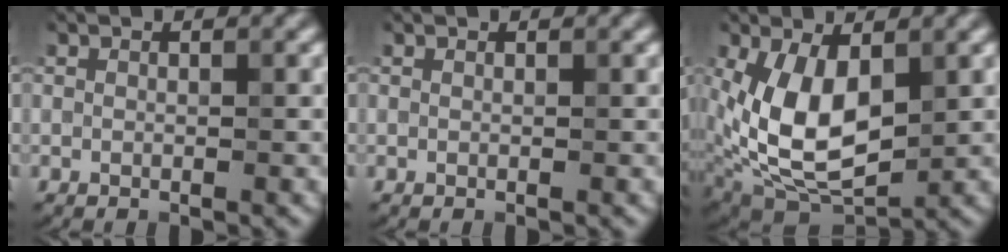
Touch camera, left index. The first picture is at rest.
{"total": 0.0}
{"total": 9.2, "force": [0.7, 5.2, 7.6], "torque": [-0.164, -0.005, 0.014]}